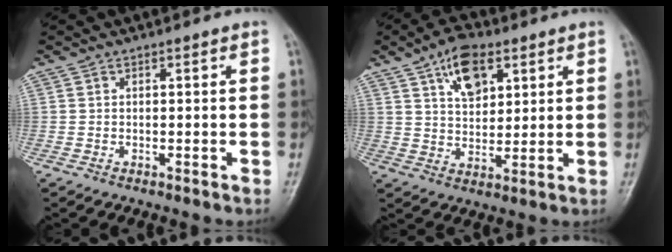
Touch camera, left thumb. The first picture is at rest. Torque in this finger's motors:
{"motor_torque": [-0.33, 0.27, 0.19, 0.00, 0.02]}